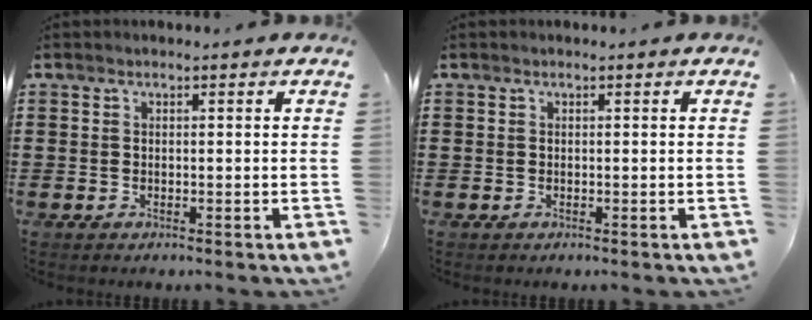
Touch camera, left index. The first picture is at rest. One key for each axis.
{"total": 0.0}